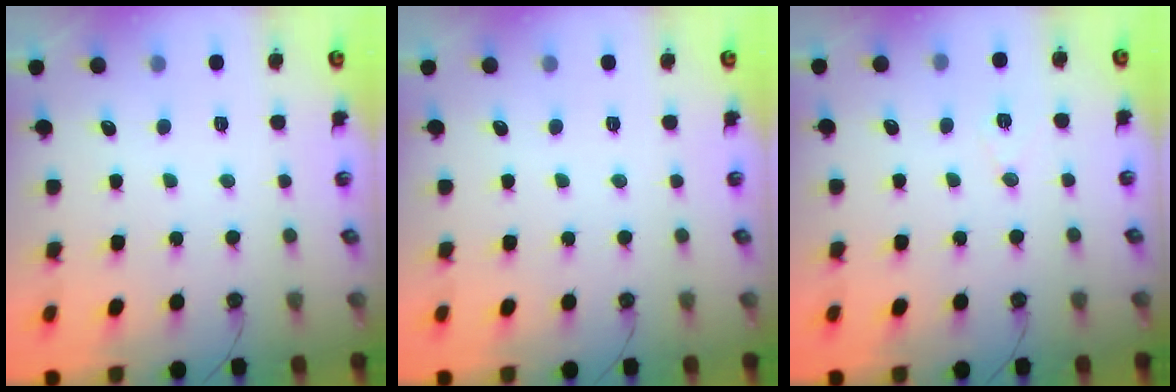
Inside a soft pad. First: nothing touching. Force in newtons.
{"total": 0.0}
{"total": 5.9, "press": 3.9, "slide": 4.4}